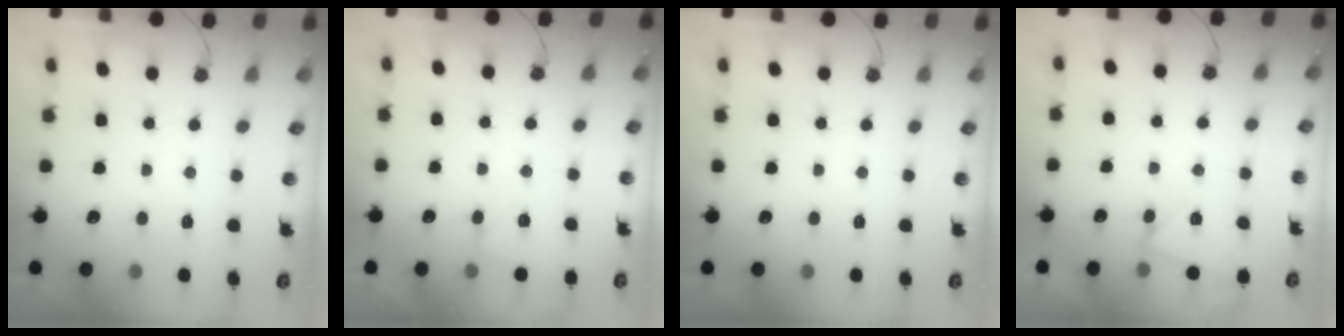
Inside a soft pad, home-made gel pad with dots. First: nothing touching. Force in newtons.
{"total": 4.4, "press": 3.4, "slide": 2.8}
{"total": 0.0}
{"total": 3.6, "press": 2.7, "slide": 2.4}